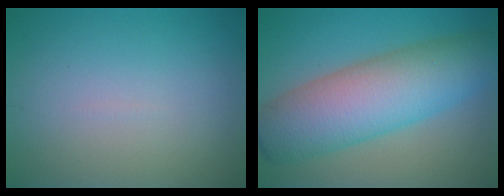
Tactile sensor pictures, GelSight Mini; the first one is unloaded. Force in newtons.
{"total": 9.8, "press": 9.8, "slide": 0.2}